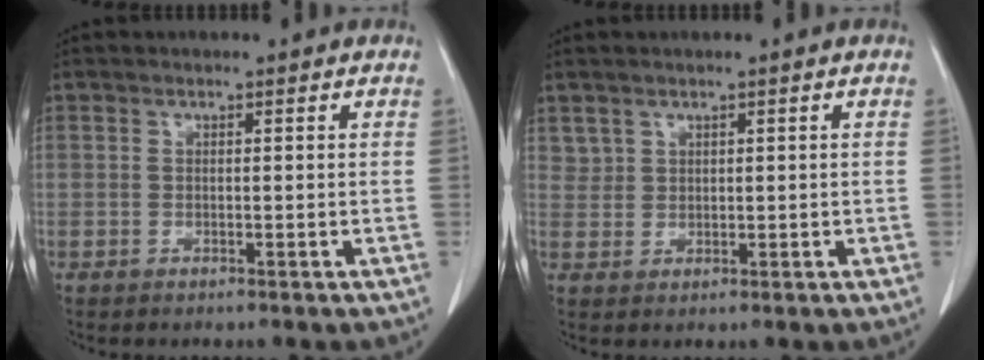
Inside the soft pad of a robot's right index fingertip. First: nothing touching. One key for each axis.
{"total": 1.8, "fx": 1.2, "fy": 1.3, "fz": 0.0, "tx": 0.009, "ty": 0.005, "tz": 0.023}